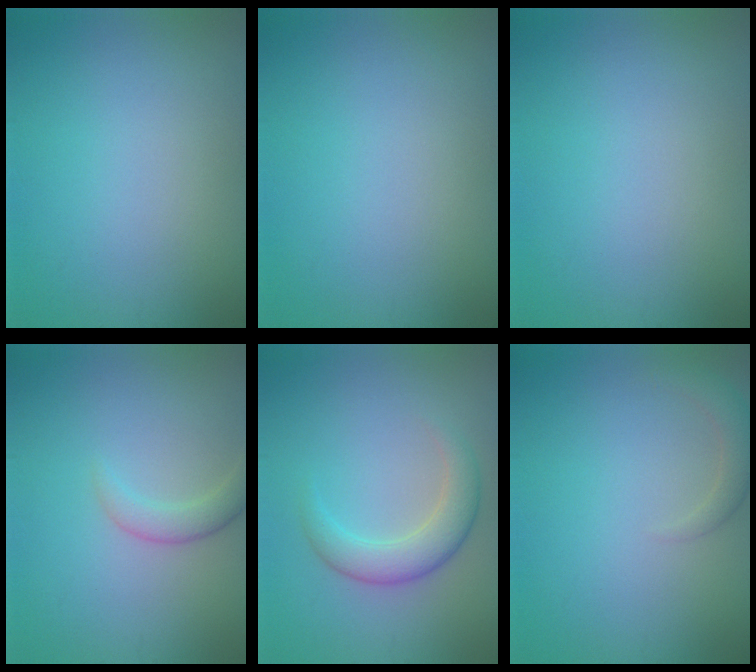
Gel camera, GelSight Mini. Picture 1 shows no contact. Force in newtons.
{"total": 0.0}
{"total": 0.0}
{"total": 1.9, "press": 1.9, "slide": 0.0}
{"total": 3.6, "press": 3.6, "slide": 0.3}
{"total": 1.7, "press": 1.7, "slide": 0.1}